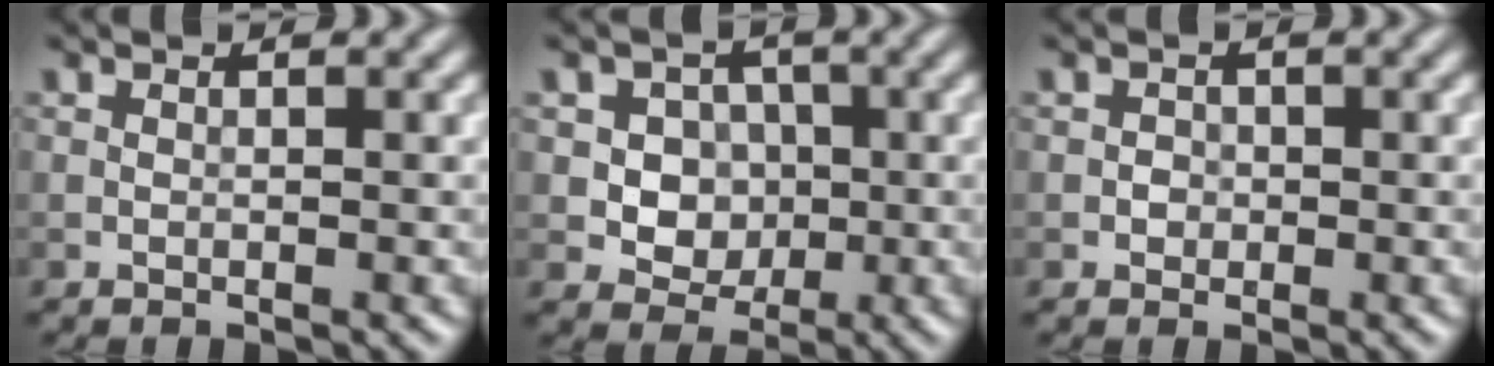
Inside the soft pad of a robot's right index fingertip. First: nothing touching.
{"total": 4.3, "force": [0.1, 3.8, 2.0], "torque": [-0.018, 0.002, -0.004]}
{"total": 0.9, "force": [-0.2, 0.8, 0.2], "torque": [0.004, -0.001, -0.004]}